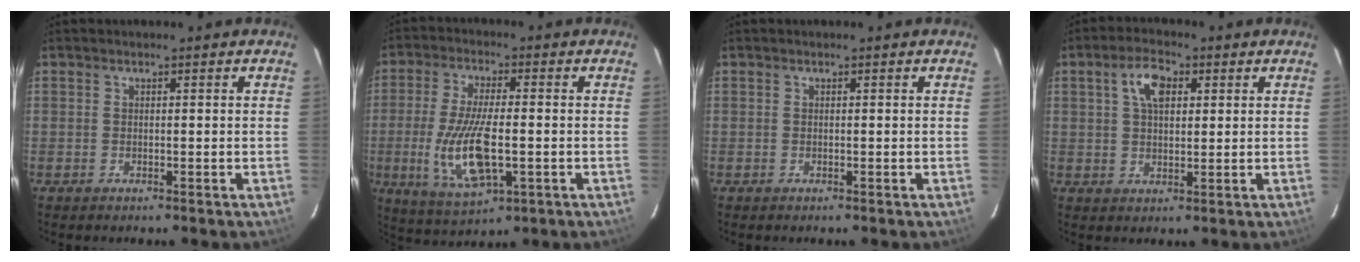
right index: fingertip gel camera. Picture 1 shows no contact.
{"total": 13.3, "force": [-2.5, 4.5, 12.2], "torque": [-0.250, -0.016, -0.040]}
{"total": 0.0}
{"total": 5.9, "force": [2.2, 3.2, 4.5], "torque": [-0.082, 0.017, 0.040]}